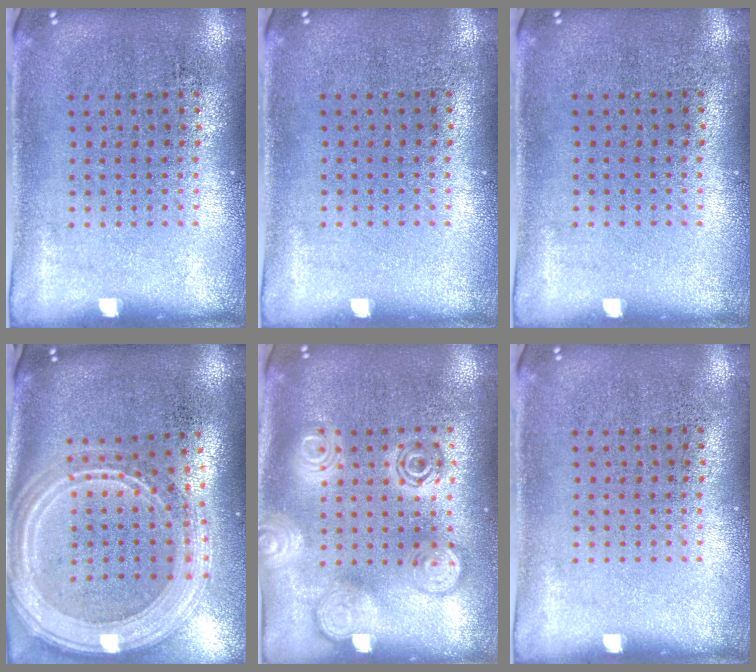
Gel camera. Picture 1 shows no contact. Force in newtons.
{"total": 0.0}
{"total": 0.0}
{"total": 3.0, "press": 2.4, "slide": 1.9}
{"total": 2.8, "press": 2.8, "slide": 0.4}
{"total": 0.0}